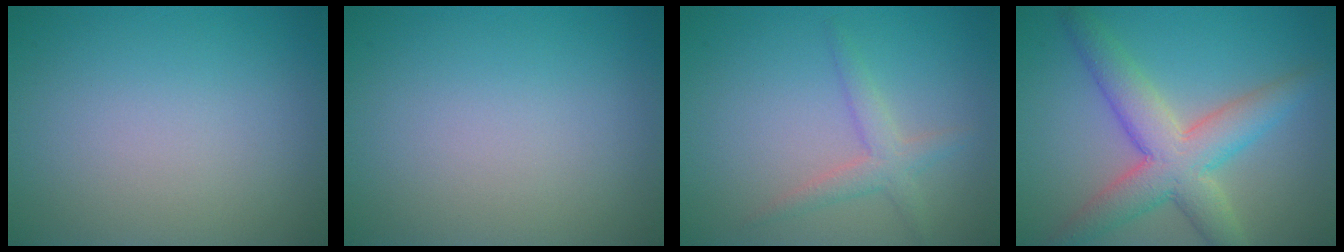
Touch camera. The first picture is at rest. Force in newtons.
{"total": 0.0}
{"total": 2.2, "press": 2.2, "slide": 0.1}
{"total": 6.5, "press": 6.5, "slide": 0.3}